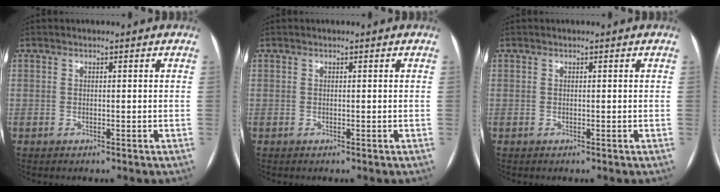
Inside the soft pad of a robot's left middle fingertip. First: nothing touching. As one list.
[{"total": 0.0}, {"total": 0.0}]